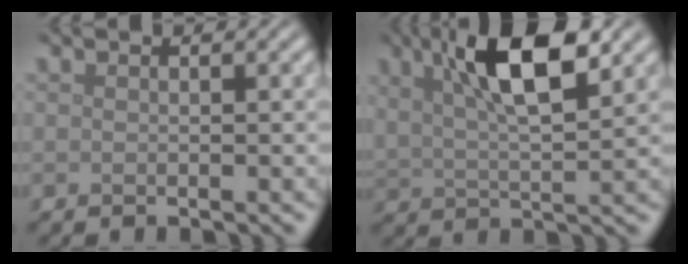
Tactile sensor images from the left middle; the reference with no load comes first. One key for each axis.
{"total": 8.4, "fx": 3.9, "fy": 2.5, "fz": 7.1, "tx": -0.126, "ty": 0.016, "tz": 0.066}